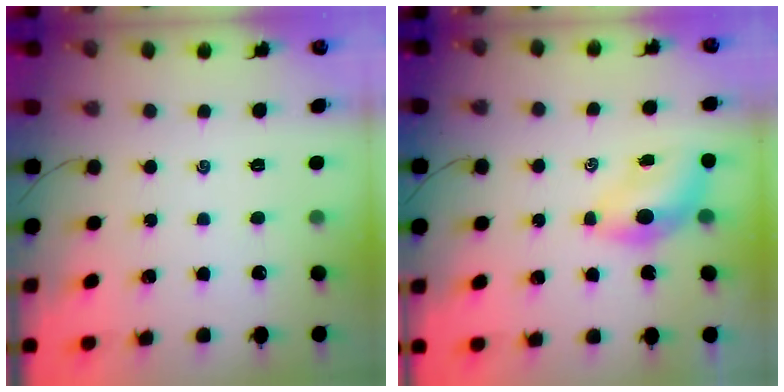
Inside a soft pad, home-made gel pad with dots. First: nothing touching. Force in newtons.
{"total": 5.5, "press": 5.3, "slide": 1.4}